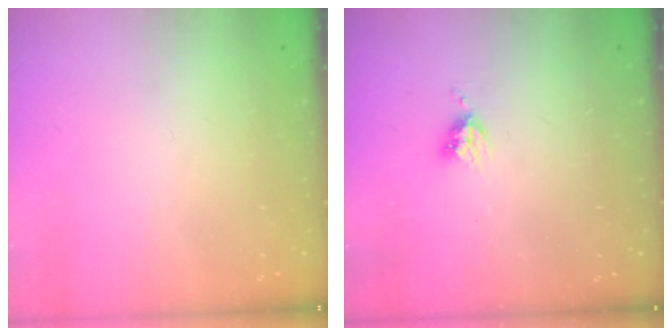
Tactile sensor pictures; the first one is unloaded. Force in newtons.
{"total": 5.2, "press": 5.2, "slide": 0.6}